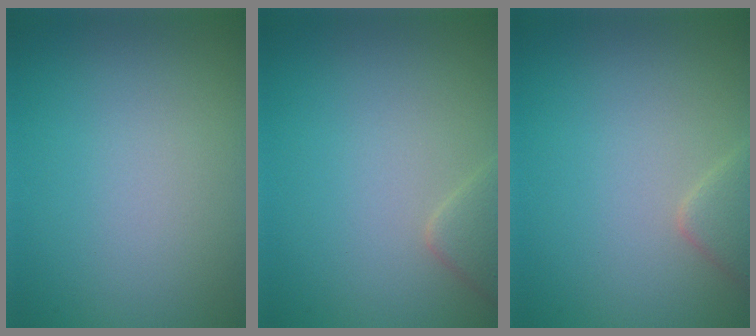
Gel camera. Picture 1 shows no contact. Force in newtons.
{"total": 1.8, "press": 1.8, "slide": 0.2}
{"total": 2.0, "press": 2.0, "slide": 0.1}